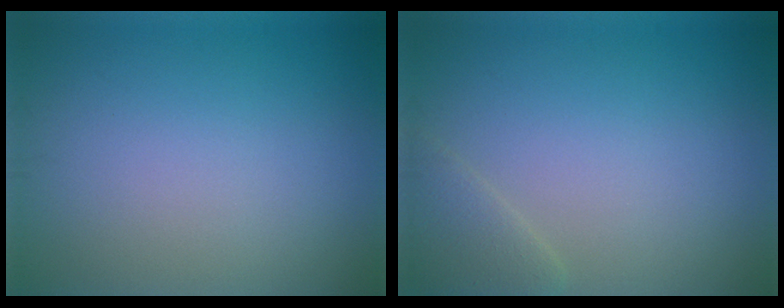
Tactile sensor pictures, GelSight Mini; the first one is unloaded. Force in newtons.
{"total": 2.0, "press": 2.0, "slide": 0.2}